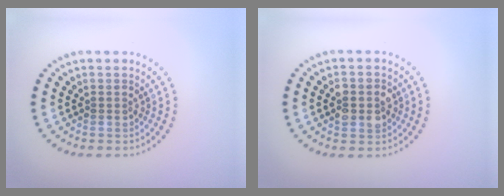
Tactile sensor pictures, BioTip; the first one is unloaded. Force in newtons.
{"total": 2.8, "press": 2.8, "slide": 0.3}